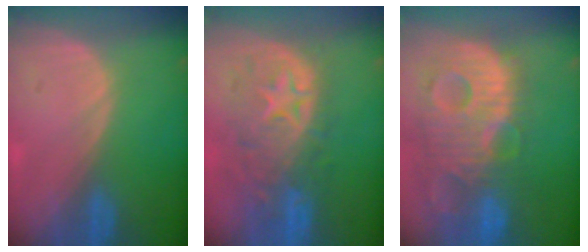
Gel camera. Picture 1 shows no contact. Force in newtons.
{"total": 10.8, "press": 9.7, "slide": 4.8}
{"total": 13.9, "press": 11.9, "slide": 7.2}